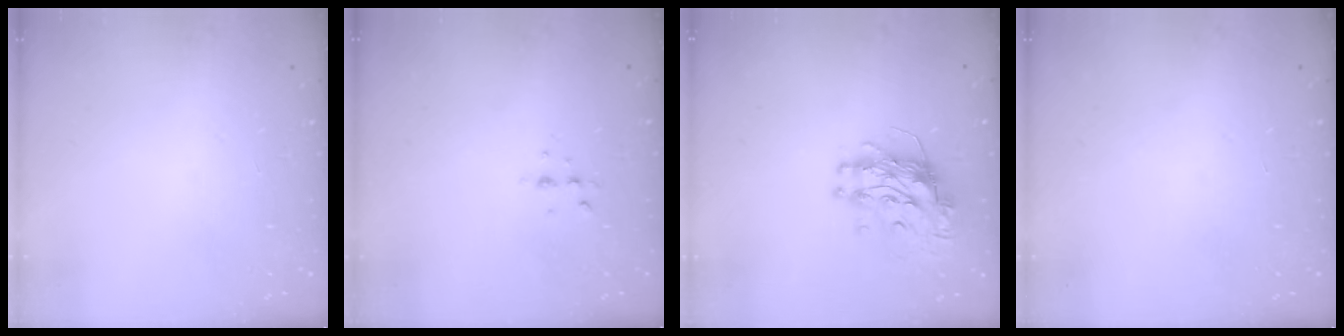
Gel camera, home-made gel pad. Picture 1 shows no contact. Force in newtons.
{"total": 3.6, "press": 3.5, "slide": 0.7}
{"total": 11.5, "press": 11.4, "slide": 1.3}
{"total": 0.0}